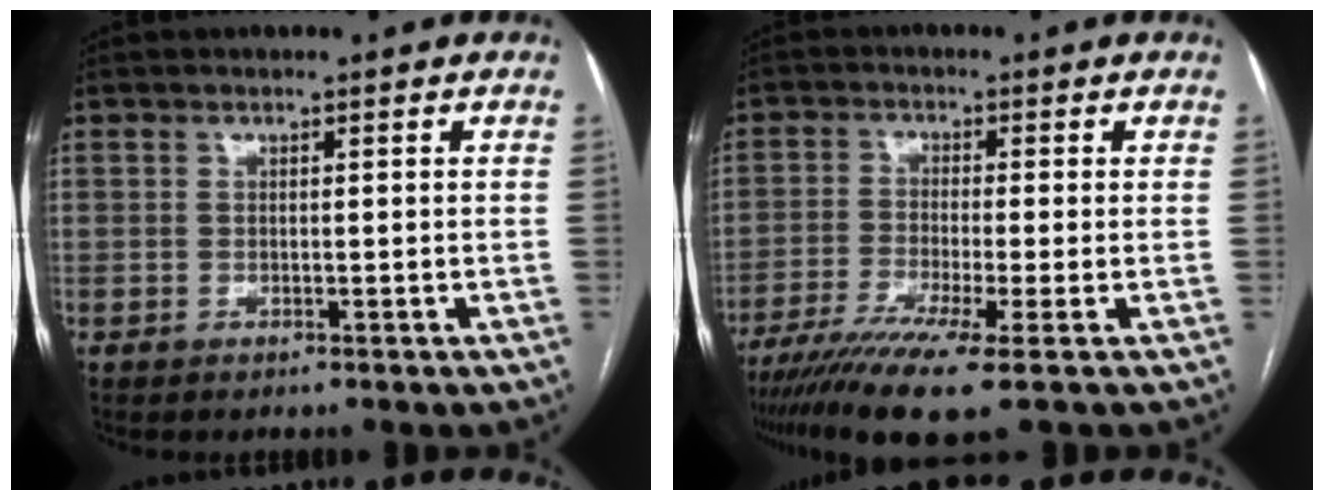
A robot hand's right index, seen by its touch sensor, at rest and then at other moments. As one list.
[{"total": 10.1, "force": [-6.7, -0.5, 7.5], "torque": [-0.125, -0.023, -0.111]}]